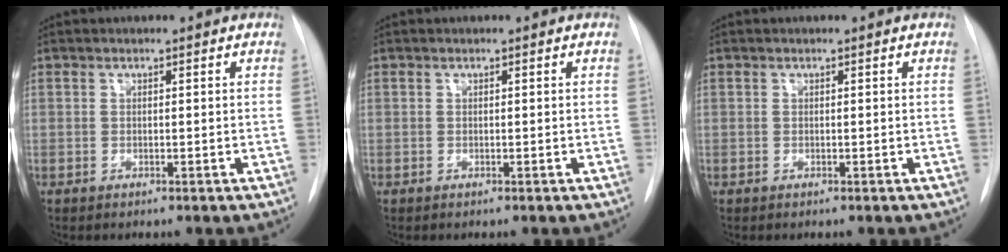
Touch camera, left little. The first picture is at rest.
{"total": 0.0}
{"total": 0.0}